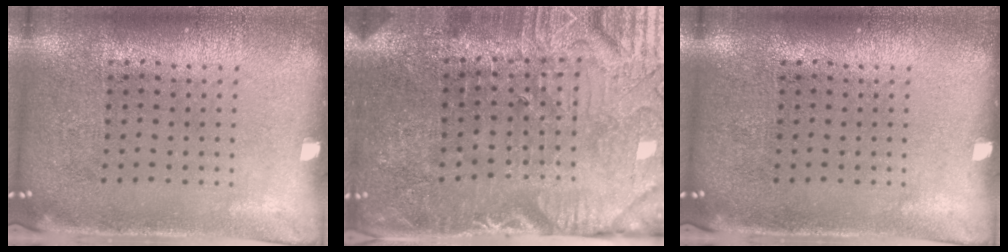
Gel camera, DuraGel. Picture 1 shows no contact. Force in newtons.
{"total": 4.0, "press": 3.9, "slide": 0.6}
{"total": 0.0}